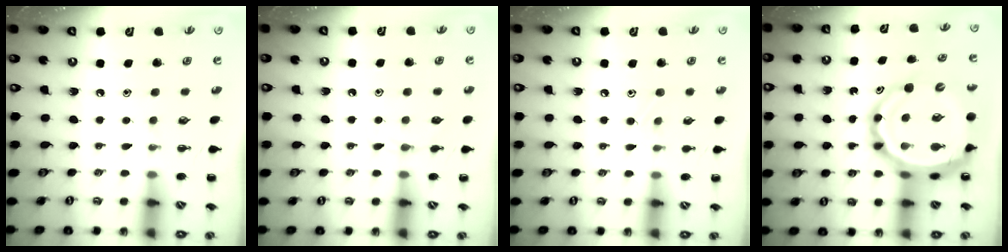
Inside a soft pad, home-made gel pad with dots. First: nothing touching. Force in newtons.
{"total": 4.1, "press": 3.9, "slide": 1.4}
{"total": 6.6, "press": 6.3, "slide": 1.9}
{"total": 17.5, "press": 16.9, "slide": 4.7}